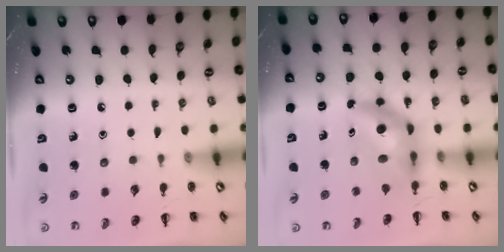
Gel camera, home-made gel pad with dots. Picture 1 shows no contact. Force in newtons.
{"total": 6.7, "press": 6.5, "slide": 2.0}